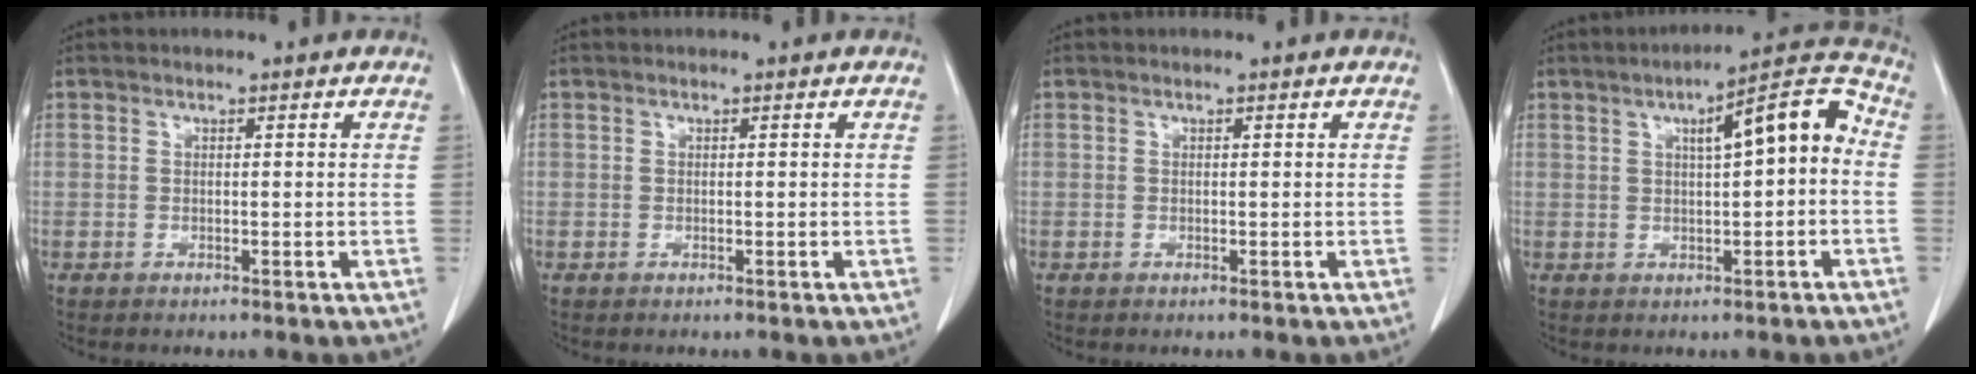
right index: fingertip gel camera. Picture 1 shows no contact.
{"total": 0.0}
{"total": 0.0}
{"total": 9.4, "force": [1.1, 1.9, 9.2], "torque": [-0.125, 0.033, 0.011]}